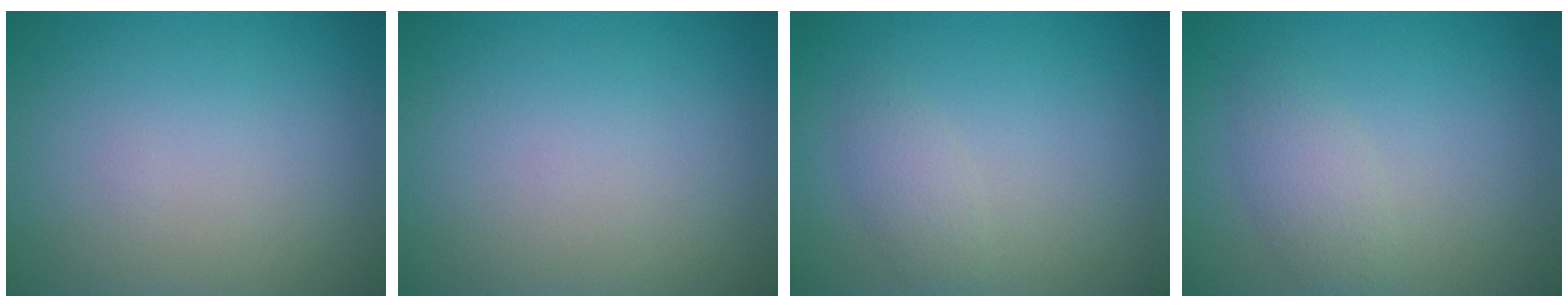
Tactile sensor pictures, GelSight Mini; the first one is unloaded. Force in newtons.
{"total": 0.0}
{"total": 1.6, "press": 1.6, "slide": 0.1}
{"total": 2.2, "press": 2.2, "slide": 0.1}